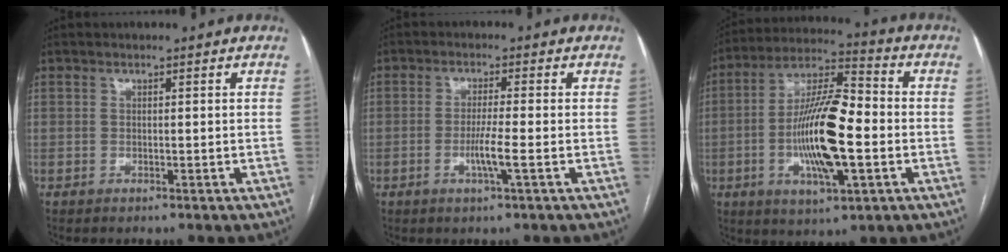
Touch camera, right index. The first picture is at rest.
{"total": 4.0, "force": [-1.2, -0.5, 3.7], "torque": [-0.073, -0.007, -0.025]}
{"total": 15.7, "force": [-2.8, 3.6, 15.0], "torque": [-0.287, 0.006, -0.048]}